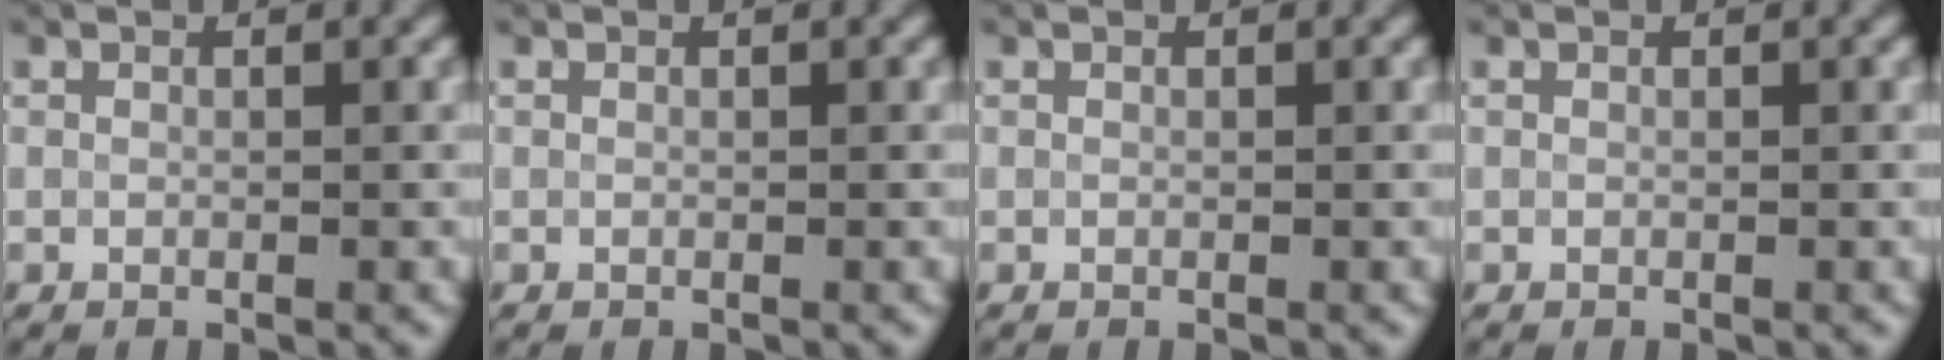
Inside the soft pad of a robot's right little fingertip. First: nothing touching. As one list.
[{"total": 0.0}, {"total": 0.0}, {"total": 0.0}]